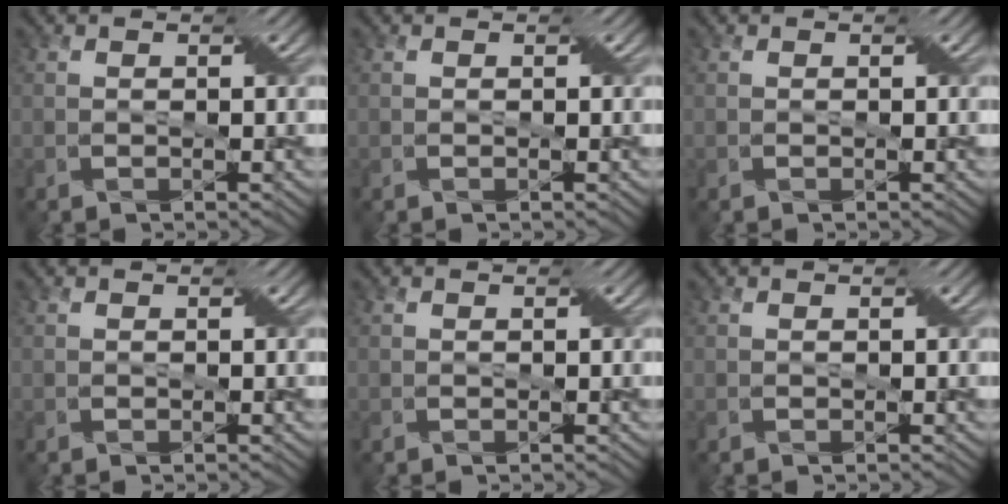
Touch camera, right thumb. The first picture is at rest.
{"total": 0.0}
{"total": 0.0}
{"total": 0.0}
{"total": 0.0}
{"total": 0.0}